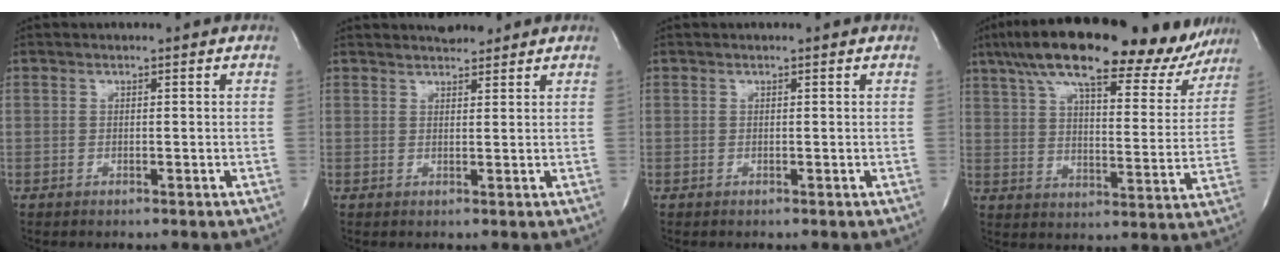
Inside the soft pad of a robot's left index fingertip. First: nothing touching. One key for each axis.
{"total": 2.3, "fx": 2.2, "fy": 0.6, "fz": 0.4, "tx": -0.010, "ty": 0.005, "tz": 0.035}
{"total": 0.0}
{"total": 25.5, "fx": 20.0, "fy": 6.9, "fz": 14.2, "tx": -0.229, "ty": 0.026, "tz": 0.269}